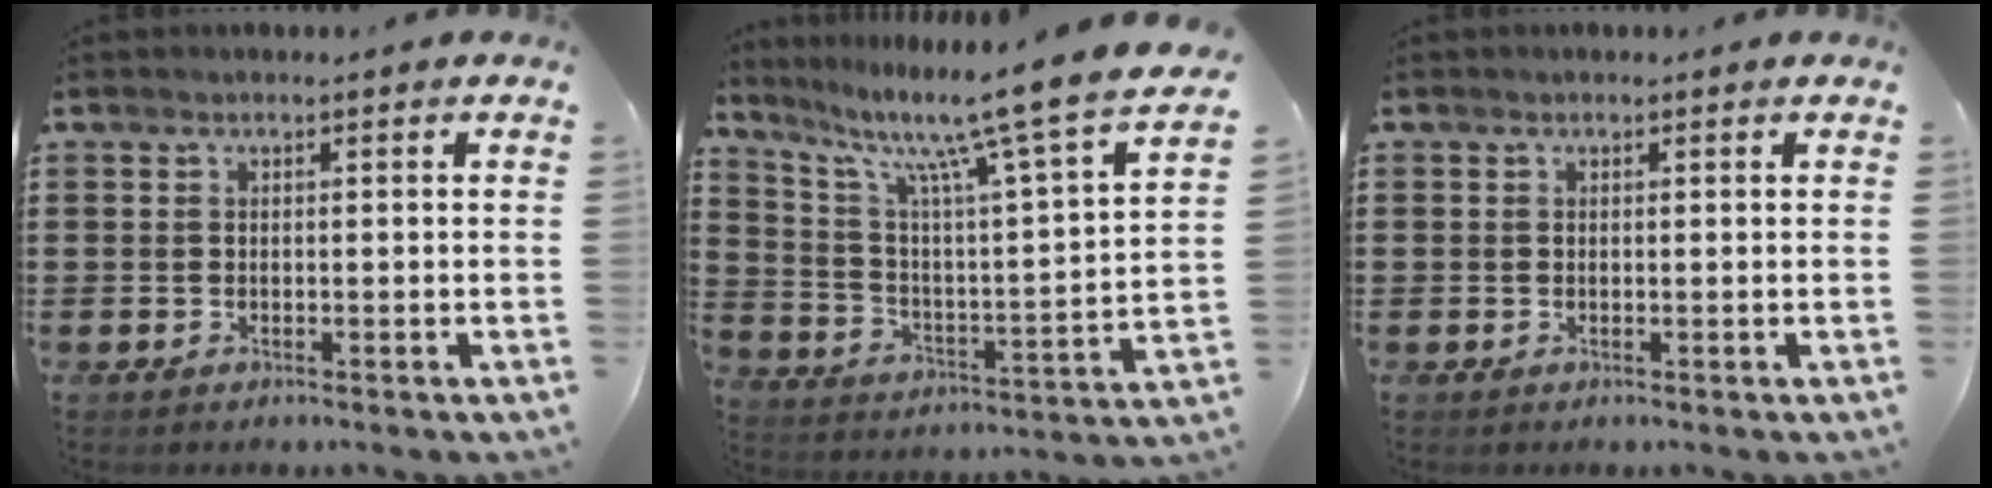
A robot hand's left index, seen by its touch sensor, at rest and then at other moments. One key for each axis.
{"total": 11.5, "fx": 9.2, "fy": -0.6, "fz": 6.9, "tx": -0.144, "ty": -0.080, "tz": 0.135}
{"total": 0.7, "fx": 0.2, "fy": 0.6, "fz": 0.1, "tx": -0.003, "ty": 0.004, "tz": 0.004}